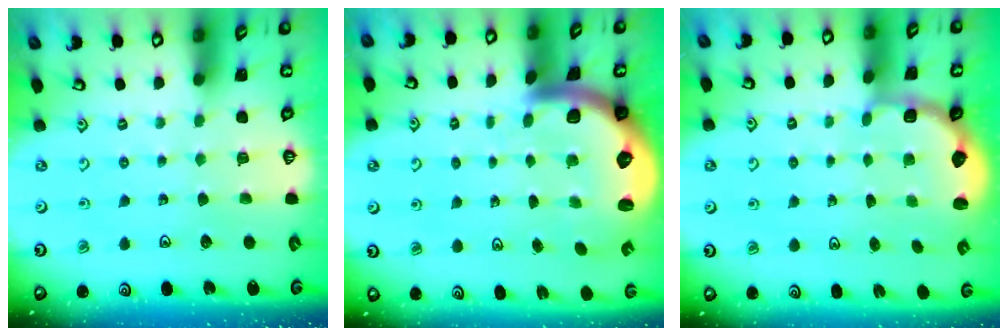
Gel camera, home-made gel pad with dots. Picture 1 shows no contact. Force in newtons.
{"total": 4.6, "press": 4.5, "slide": 1.1}
{"total": 2.6, "press": 2.1, "slide": 1.5}